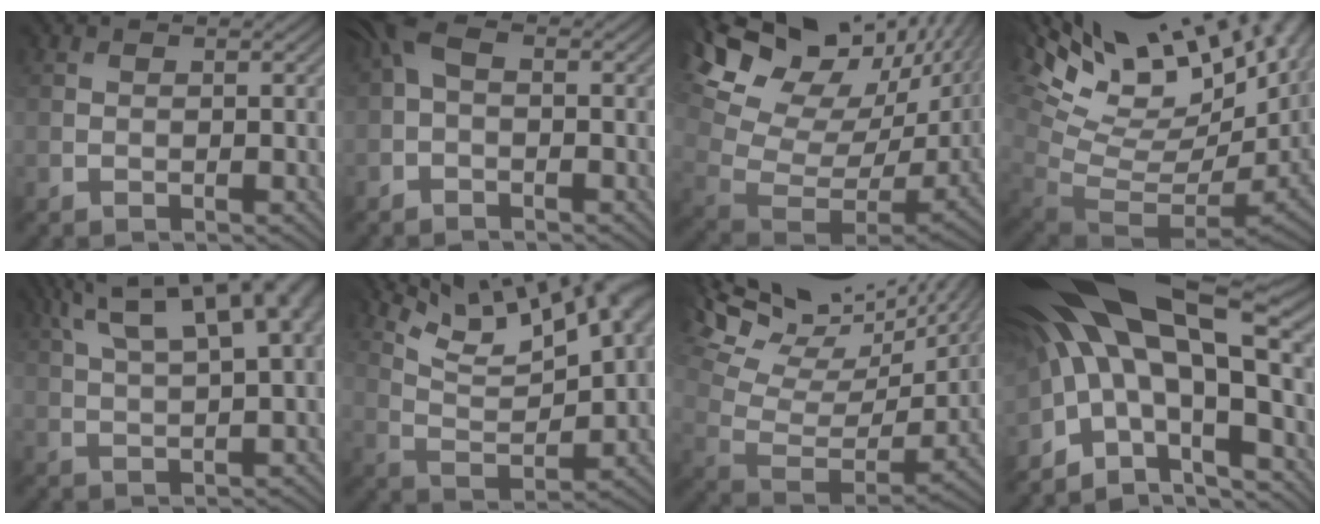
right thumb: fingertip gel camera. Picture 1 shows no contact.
{"total": 3.3, "force": [-0.3, 1.7, 2.8], "torque": [-0.068, 0.011, -0.014]}
{"total": 18.4, "force": [10.9, 9.8, 11.1], "torque": [-0.223, 0.036, 0.207]}
{"total": 17.6, "force": [8.2, 6.9, 13.9], "torque": [-0.201, 0.030, 0.176]}
{"total": 12.9, "force": [6.6, 4.2, 10.3], "torque": [-0.192, 0.028, 0.108]}
{"total": 13.6, "force": [8.6, 4.1, 9.7], "torque": [-0.167, 0.017, 0.133]}
{"total": 17.9, "force": [13.5, 6.1, 10.0], "torque": [-0.232, 0.031, 0.206]}
{"total": 17.3, "force": [-0.1, 7.4, 15.6], "torque": [-0.269, -0.003, 0.015]}